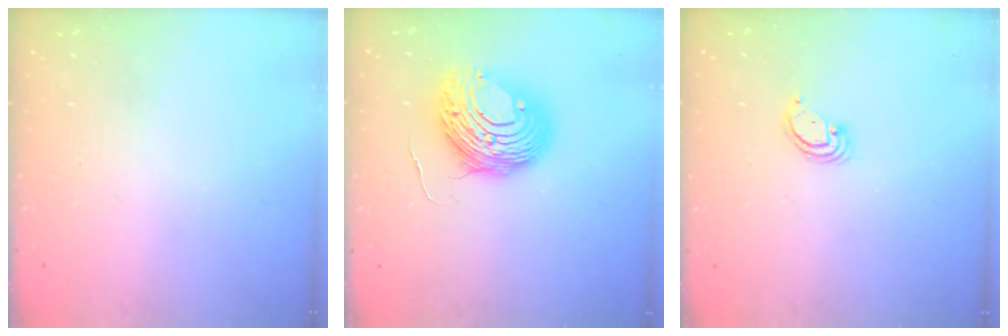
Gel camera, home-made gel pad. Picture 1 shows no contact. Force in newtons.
{"total": 12.2, "press": 12.2, "slide": 1.4}
{"total": 2.5, "press": 2.5, "slide": 0.2}